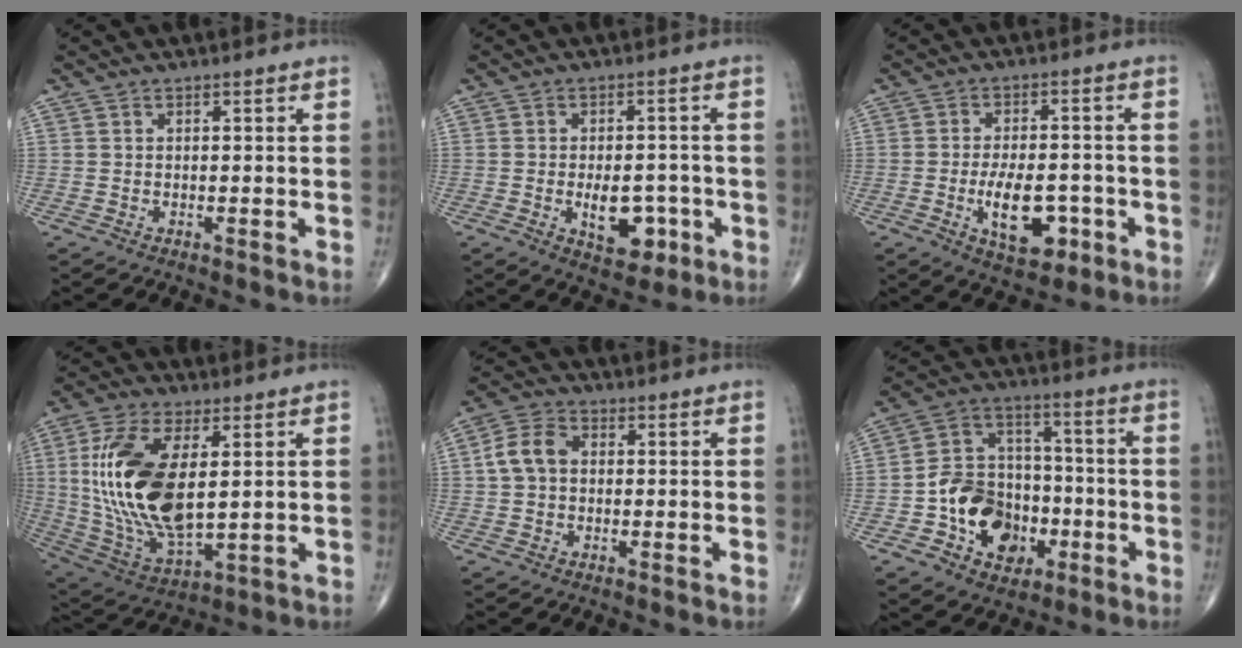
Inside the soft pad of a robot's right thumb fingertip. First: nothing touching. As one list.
[{"total": 8.3, "force": [-2.5, 4.8, 6.3], "torque": [-0.070, 0.010, -0.025]}, {"total": 10.6, "force": [-3.4, 5.4, 8.5], "torque": [-0.123, 0.010, -0.045]}, {"total": 20.9, "force": [2.9, 10.0, 18.1], "torque": [-0.367, -0.020, 0.065]}, {"total": 6.4, "force": [0.4, 4.8, 4.3], "torque": [-0.080, 0.021, -0.001]}, {"total": 15.7, "force": [-4.9, 12.0, 9.0], "torque": [-0.104, 0.044, -0.079]}]